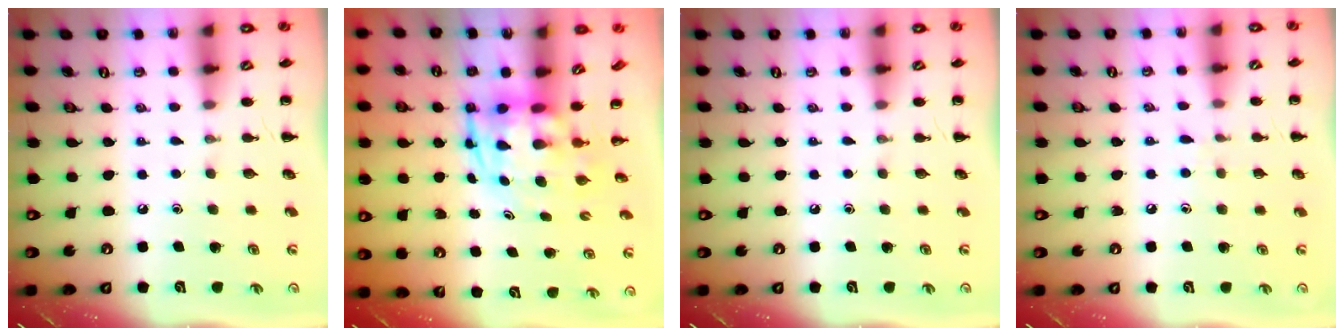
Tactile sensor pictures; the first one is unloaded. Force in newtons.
{"total": 3.9, "press": 3.6, "slide": 1.4}
{"total": 0.0}
{"total": 4.7, "press": 4.4, "slide": 1.6}